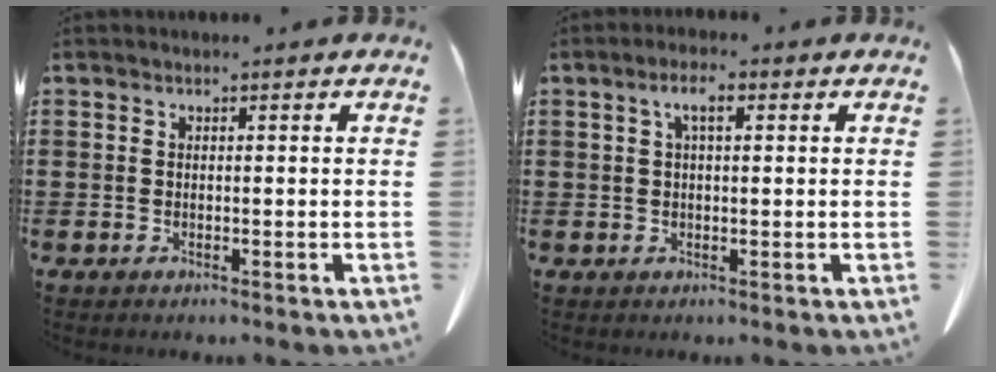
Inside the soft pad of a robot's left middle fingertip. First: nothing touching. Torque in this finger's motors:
{"motor_torque": [0.50, -0.50, 0.37, 0.09]}